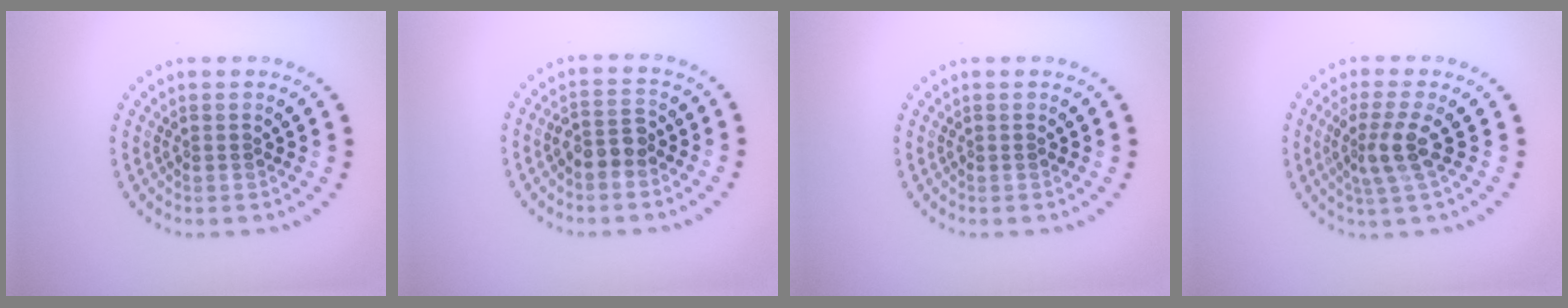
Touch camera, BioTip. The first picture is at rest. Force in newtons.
{"total": 2.2, "press": 2.1, "slide": 0.7}
{"total": 0.0}
{"total": 2.8, "press": 2.2, "slide": 1.8}